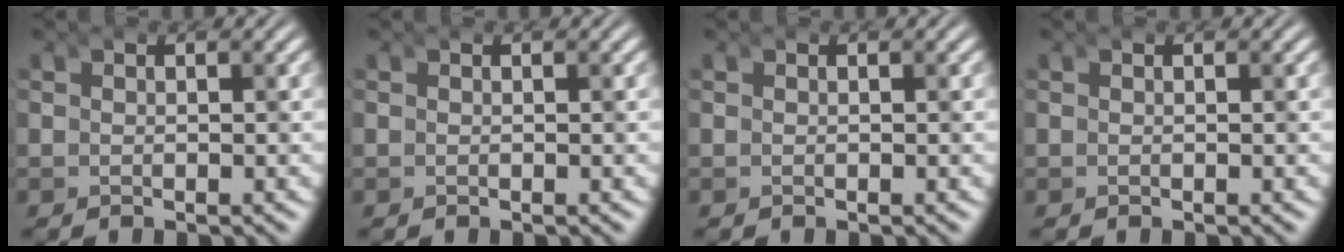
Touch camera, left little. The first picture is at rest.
{"total": 0.0}
{"total": 0.0}
{"total": 0.0}